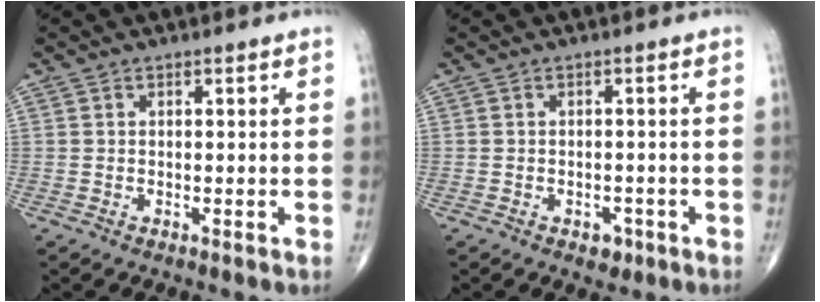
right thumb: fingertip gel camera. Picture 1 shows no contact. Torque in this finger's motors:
{"motor_torque": [2.83, 0.27, 0.13, -0.36, -0.01]}